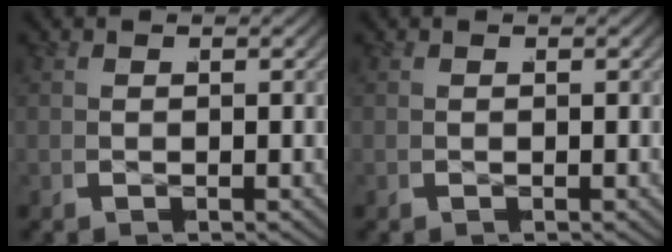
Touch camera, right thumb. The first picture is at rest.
{"total": 0.0}